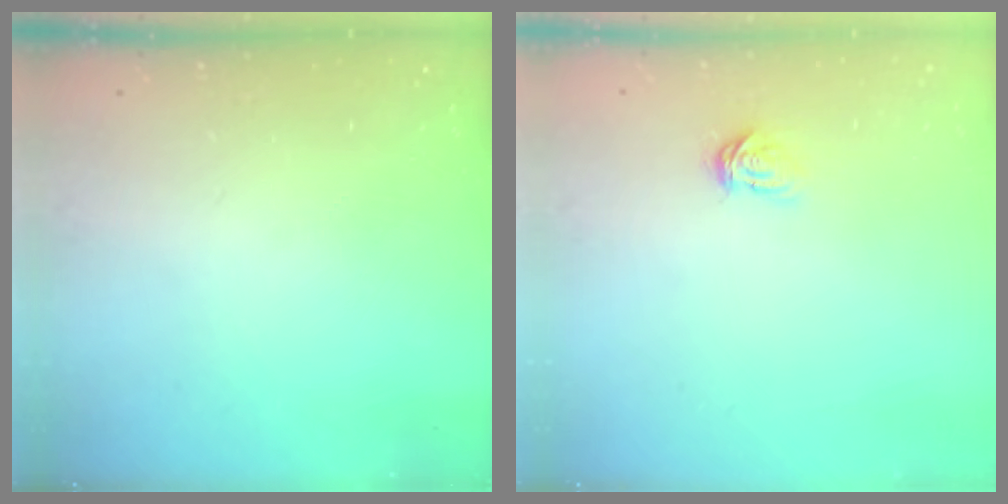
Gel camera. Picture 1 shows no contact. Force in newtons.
{"total": 3.4, "press": 3.4, "slide": 0.4}